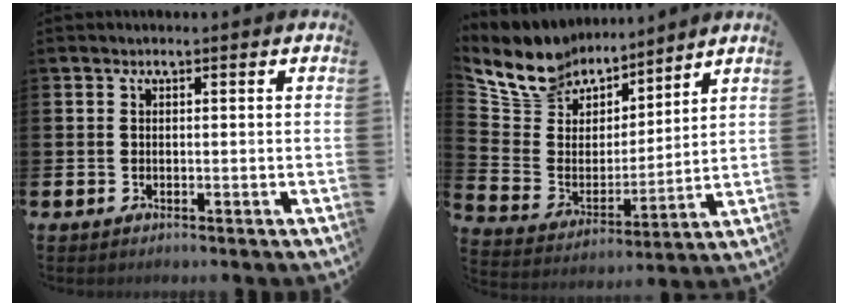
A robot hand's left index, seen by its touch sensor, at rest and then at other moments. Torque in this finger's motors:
{"motor_torque": [1.47, -0.67, 0.23, 0.01]}